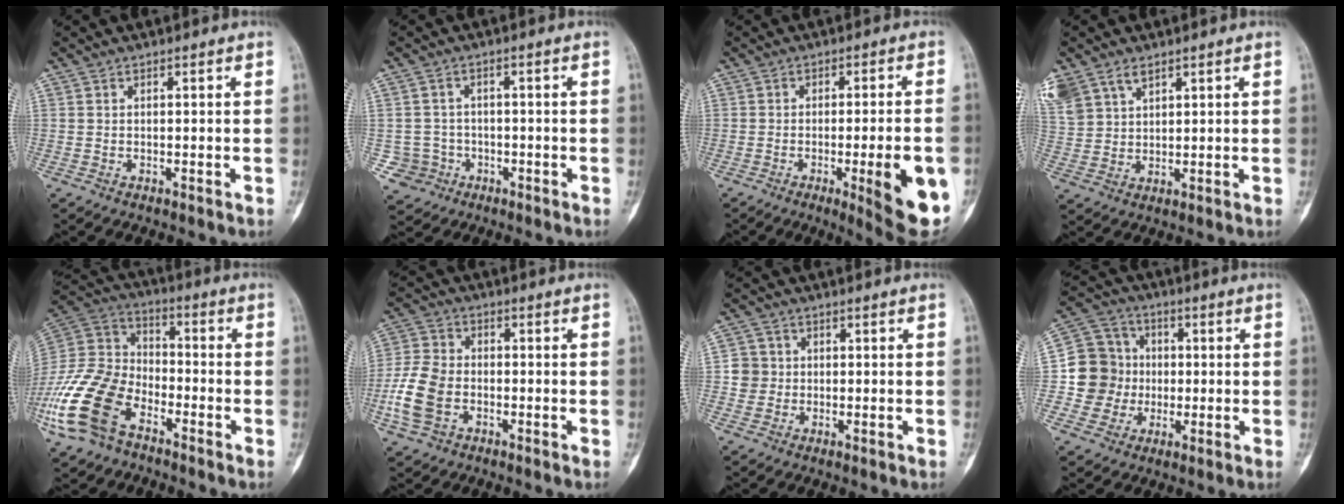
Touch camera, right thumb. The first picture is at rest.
{"total": 5.0, "force": [-1.6, 4.7, 0.0], "torque": [0.022, 0.017, -0.025]}
{"total": 14.3, "force": [-4.6, 3.1, 13.2], "torque": [-0.139, 0.001, -0.051]}
{"total": 13.0, "force": [7.1, 8.9, 6.2], "torque": [-0.161, 0.013, 0.151]}
{"total": 19.8, "force": [-9.8, 12.3, 12.0], "torque": [-0.254, 0.046, -0.194]}
{"total": 10.6, "force": [-2.7, 7.6, 6.8], "torque": [-0.146, 0.015, -0.058]}
{"total": 3.8, "force": [0.2, 3.8, 0.3], "torque": [0.023, 0.008, -0.002]}
{"total": 11.2, "force": [-0.5, 10.9, 2.7], "torque": [-0.009, 0.024, -0.013]}